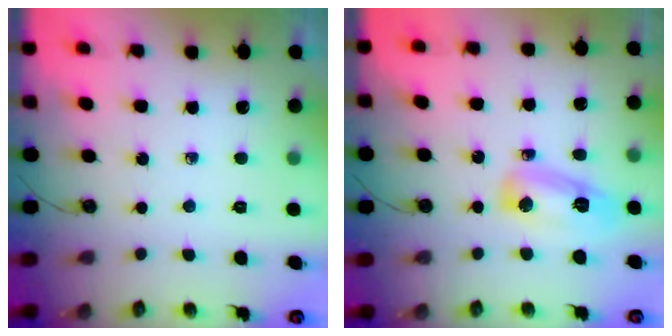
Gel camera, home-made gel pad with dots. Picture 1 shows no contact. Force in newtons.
{"total": 14.6, "press": 9.6, "slide": 11.0}